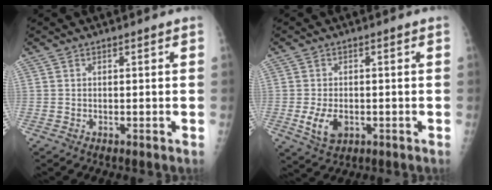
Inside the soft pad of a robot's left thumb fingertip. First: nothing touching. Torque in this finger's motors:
{"motor_torque": [-0.74, 0.10, 1.00, 0.29, 0.25]}